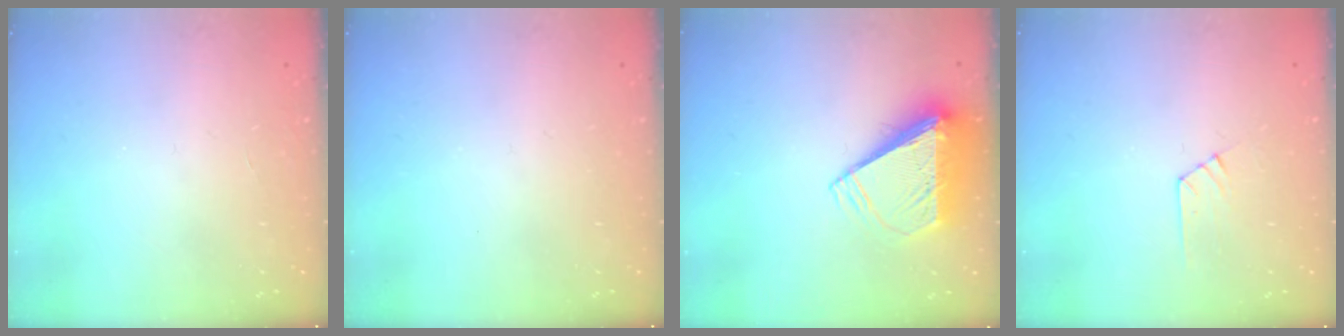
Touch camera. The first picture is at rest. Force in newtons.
{"total": 0.0}
{"total": 9.1, "press": 9.0, "slide": 1.3}
{"total": 7.1, "press": 7.0, "slide": 0.7}